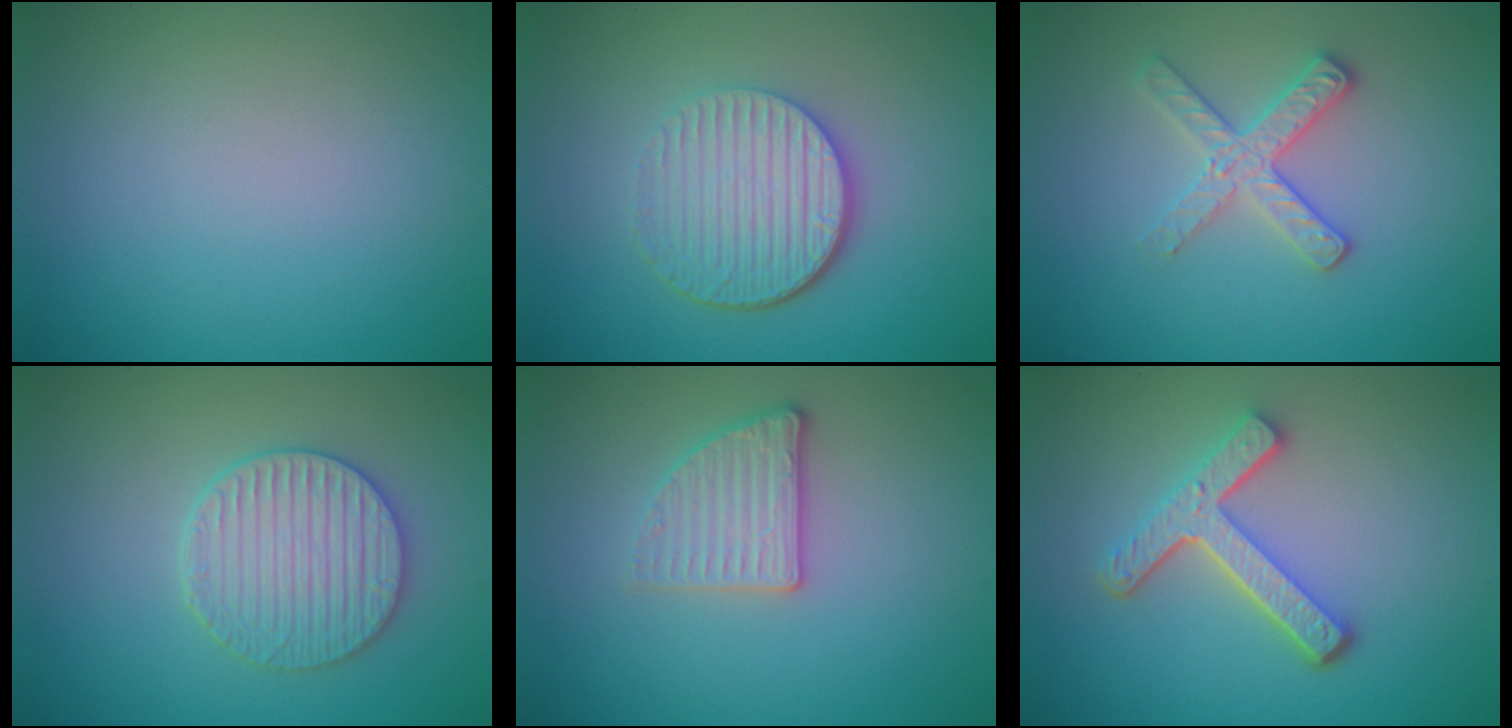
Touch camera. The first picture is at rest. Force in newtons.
{"total": 5.3, "press": 3.8, "slide": 3.6}
{"total": 2.7, "press": 2.6, "slide": 0.9}
{"total": 4.1, "press": 3.8, "slide": 1.4}
{"total": 2.6, "press": 2.4, "slide": 1.0}
{"total": 4.5, "press": 3.4, "slide": 3.0}